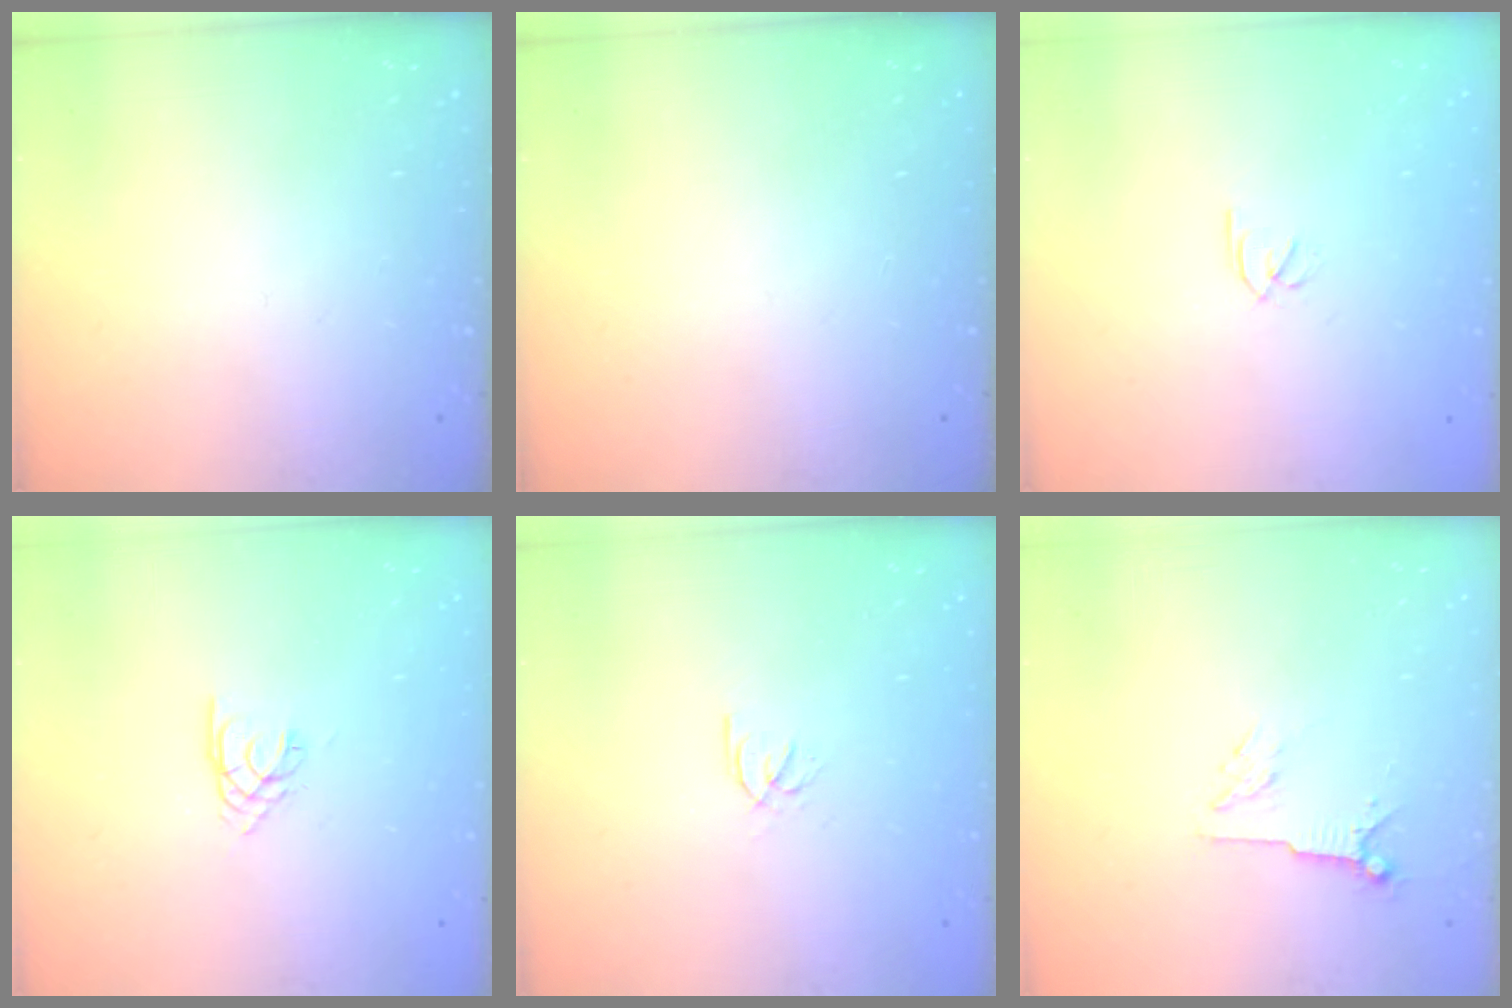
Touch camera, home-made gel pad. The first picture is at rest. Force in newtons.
{"total": 0.0}
{"total": 1.8, "press": 1.7, "slide": 0.5}
{"total": 1.7, "press": 1.7, "slide": 0.4}
{"total": 2.2, "press": 2.2, "slide": 0.2}
{"total": 4.1, "press": 4.0, "slide": 0.5}